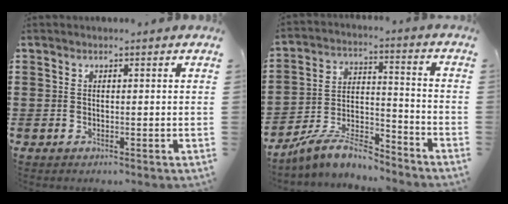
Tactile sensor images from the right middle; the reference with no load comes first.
{"total": 8.6, "force": [-7.7, 1.8, 3.2], "torque": [-0.066, 0.014, -0.153]}